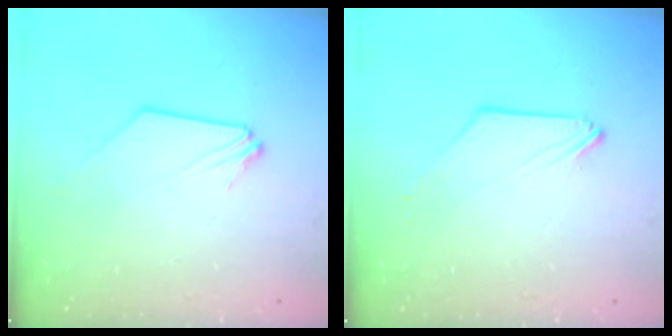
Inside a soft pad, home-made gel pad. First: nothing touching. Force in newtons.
{"total": 0.0}